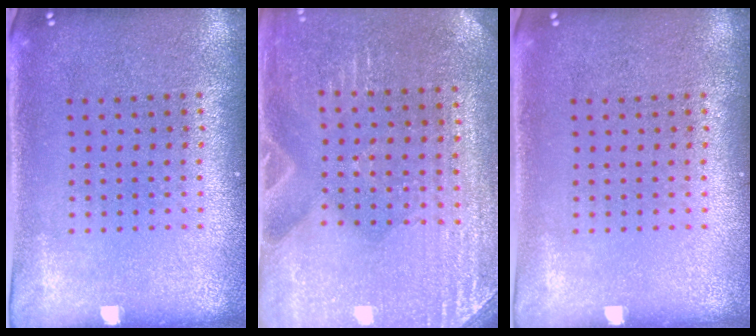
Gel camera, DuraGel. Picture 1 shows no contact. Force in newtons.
{"total": 3.0, "press": 2.9, "slide": 0.3}
{"total": 0.0}